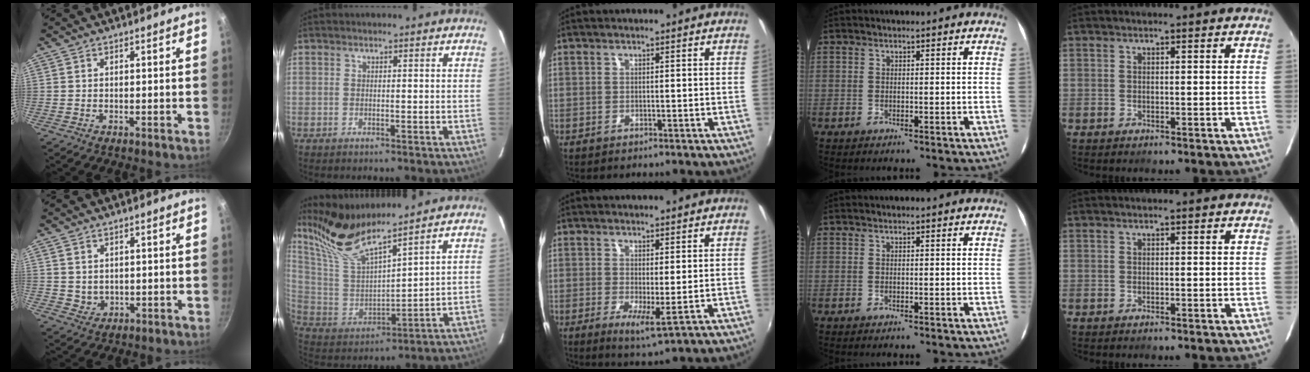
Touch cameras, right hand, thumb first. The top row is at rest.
{"thumb": {"total": 2.4, "force": [0.9, 2.0, 1.0], "torque": [-0.008, -0.005, 0.024]}, "index": {"total": 13.6, "force": [11.8, 1.2, 6.6], "torque": [-0.137, -0.006, 0.243]}, "middle": {"total": 2.7, "force": [-0.6, 0.1, 2.7], "torque": [-0.052, -0.010, -0.008]}}